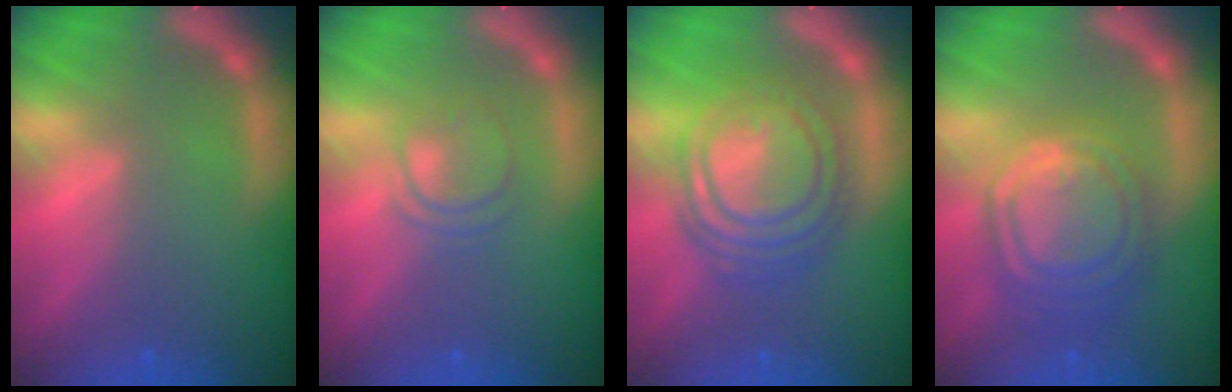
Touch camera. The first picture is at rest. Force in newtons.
{"total": 3.0}
{"total": 10.0}
{"total": 9.5}